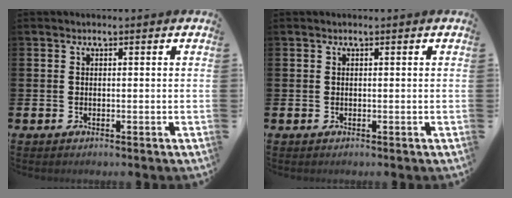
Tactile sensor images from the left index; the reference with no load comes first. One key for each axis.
{"total": 0.0}